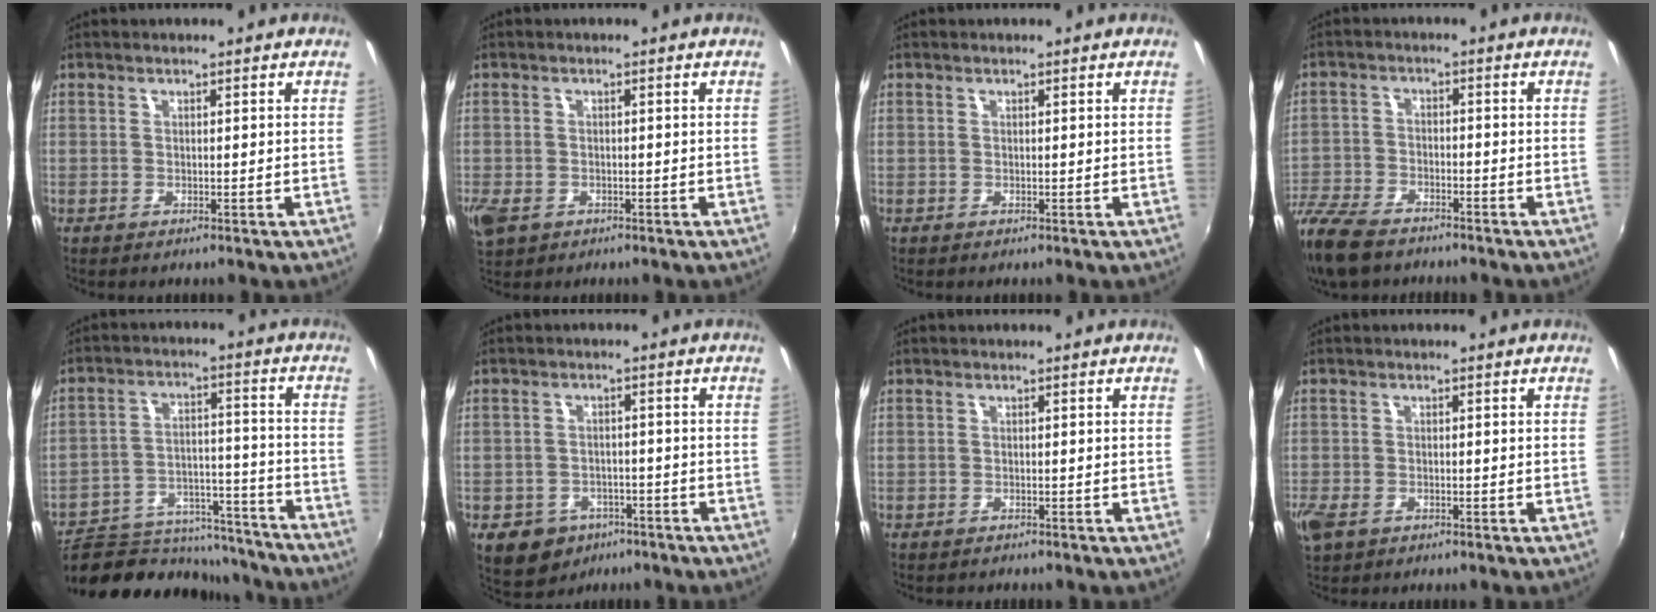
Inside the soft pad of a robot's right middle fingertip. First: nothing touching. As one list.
[{"total": 6.1, "force": [-2.6, 4.2, 3.5], "torque": [-0.083, -0.018, -0.046]}, {"total": 0.0}, {"total": 13.3, "force": [-10.2, 5.9, 6.2], "torque": [-0.168, -0.025, -0.200]}, {"total": 20.4, "force": [-17.6, 8.2, 6.1], "torque": [-0.126, 0.034, -0.237]}, {"total": 9.7, "force": [-5.4, 7.3, 3.3], "torque": [-0.088, 0.003, -0.068]}, {"total": 0.9, "force": [-0.8, 0.3, 0.1], "torque": [-0.006, -0.002, -0.012]}, {"total": 4.7, "force": [-2.4, 3.0, 2.8], "torque": [-0.068, -0.014, -0.044]}]